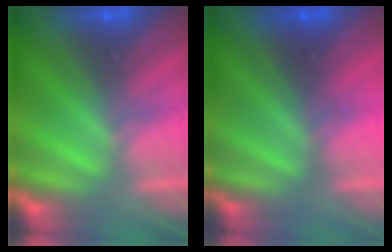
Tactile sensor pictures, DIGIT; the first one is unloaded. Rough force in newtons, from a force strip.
{"total": 3.1}